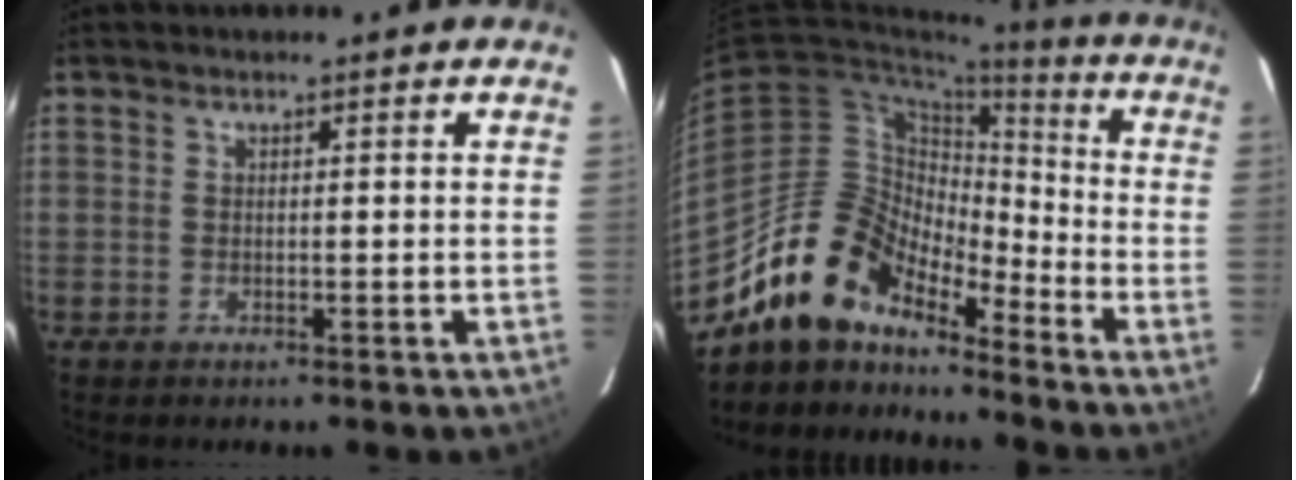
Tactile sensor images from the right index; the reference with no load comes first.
{"total": 14.5, "force": [-12.3, 6.1, 4.7], "torque": [-0.091, 0.024, -0.231]}